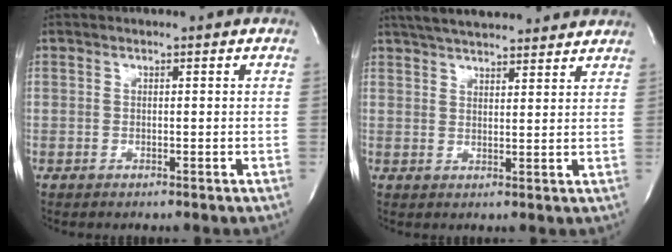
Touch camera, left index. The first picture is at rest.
{"total": 15.2, "force": [13.5, 3.0, 6.2], "torque": [-0.099, 0.040, 0.191]}